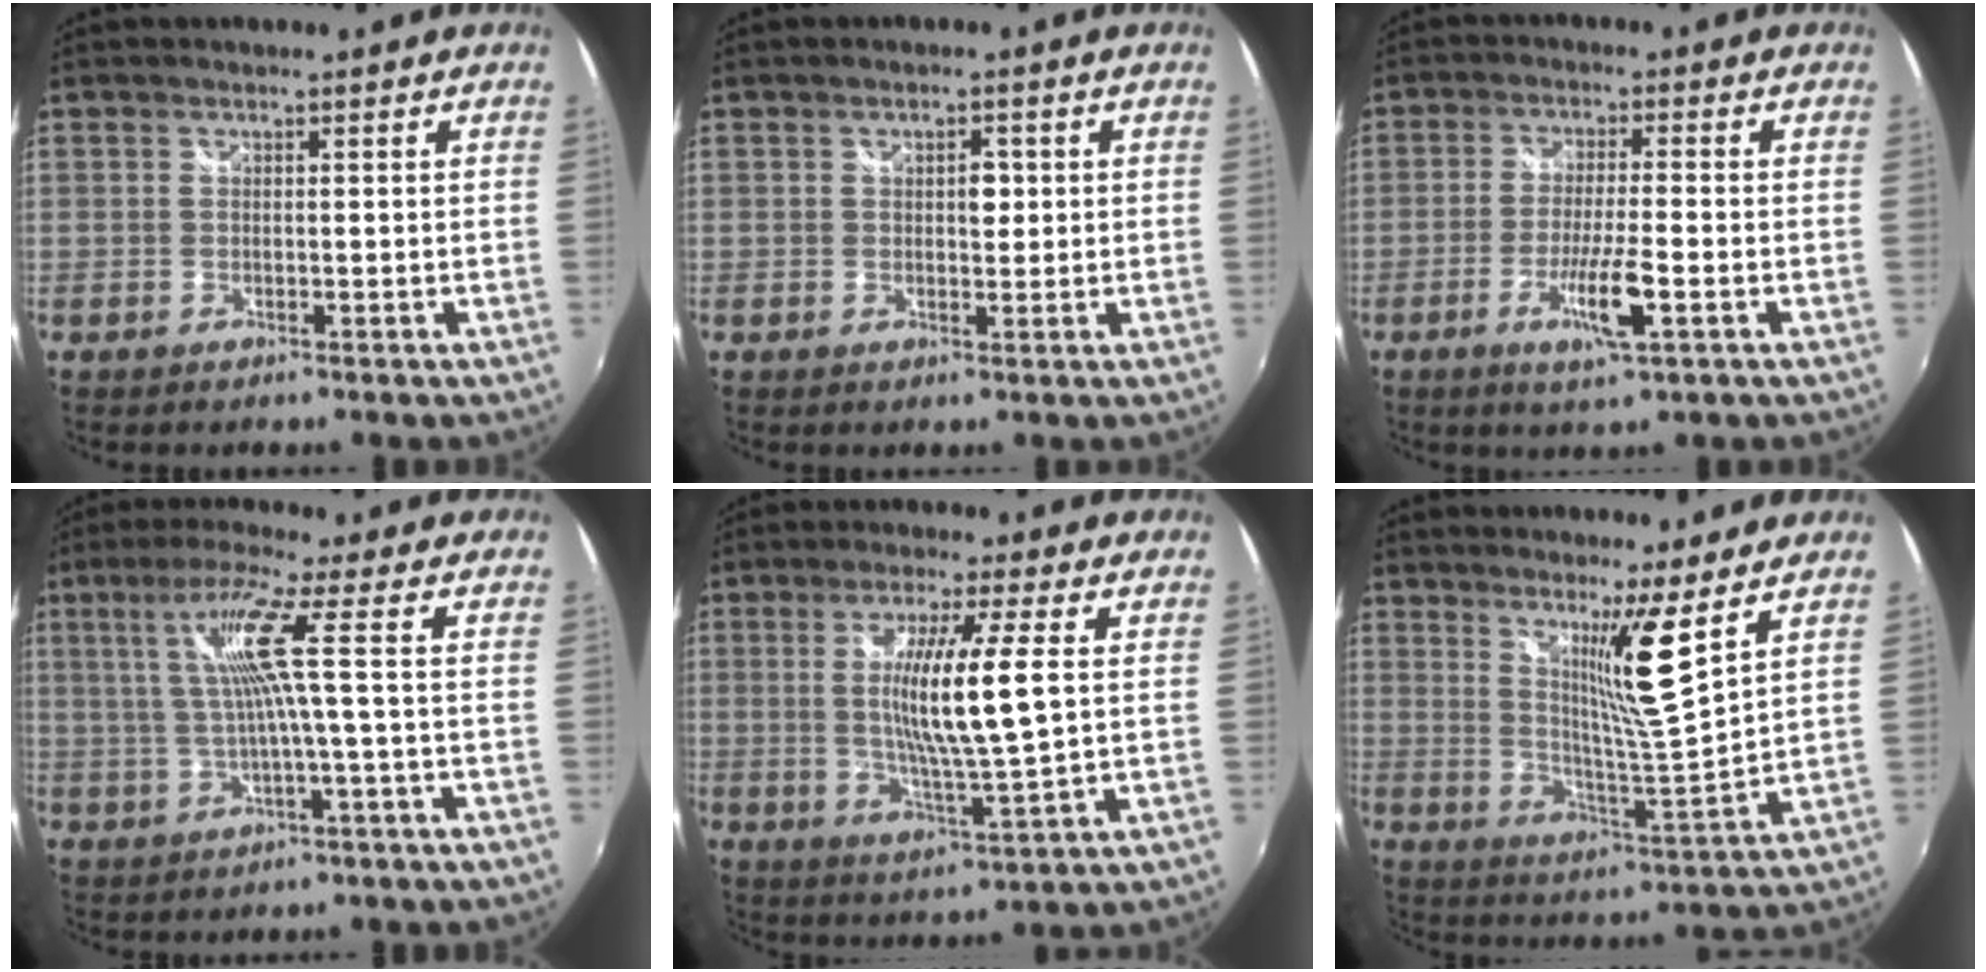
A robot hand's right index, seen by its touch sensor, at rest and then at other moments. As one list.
[{"total": 2.4, "force": [0.3, 1.5, 1.7], "torque": [-0.023, 0.004, 0.006]}, {"total": 7.3, "force": [-3.0, 0.2, 6.7], "torque": [-0.129, -0.013, -0.054]}, {"total": 8.3, "force": [0.9, -1.5, 8.1], "torque": [-0.149, -0.001, 0.029]}, {"total": 11.3, "force": [1.3, -0.6, 11.2], "torque": [-0.203, -0.016, 0.025]}, {"total": 9.4, "force": [5.6, -1.3, 7.5], "torque": [-0.116, -0.017, 0.093]}]